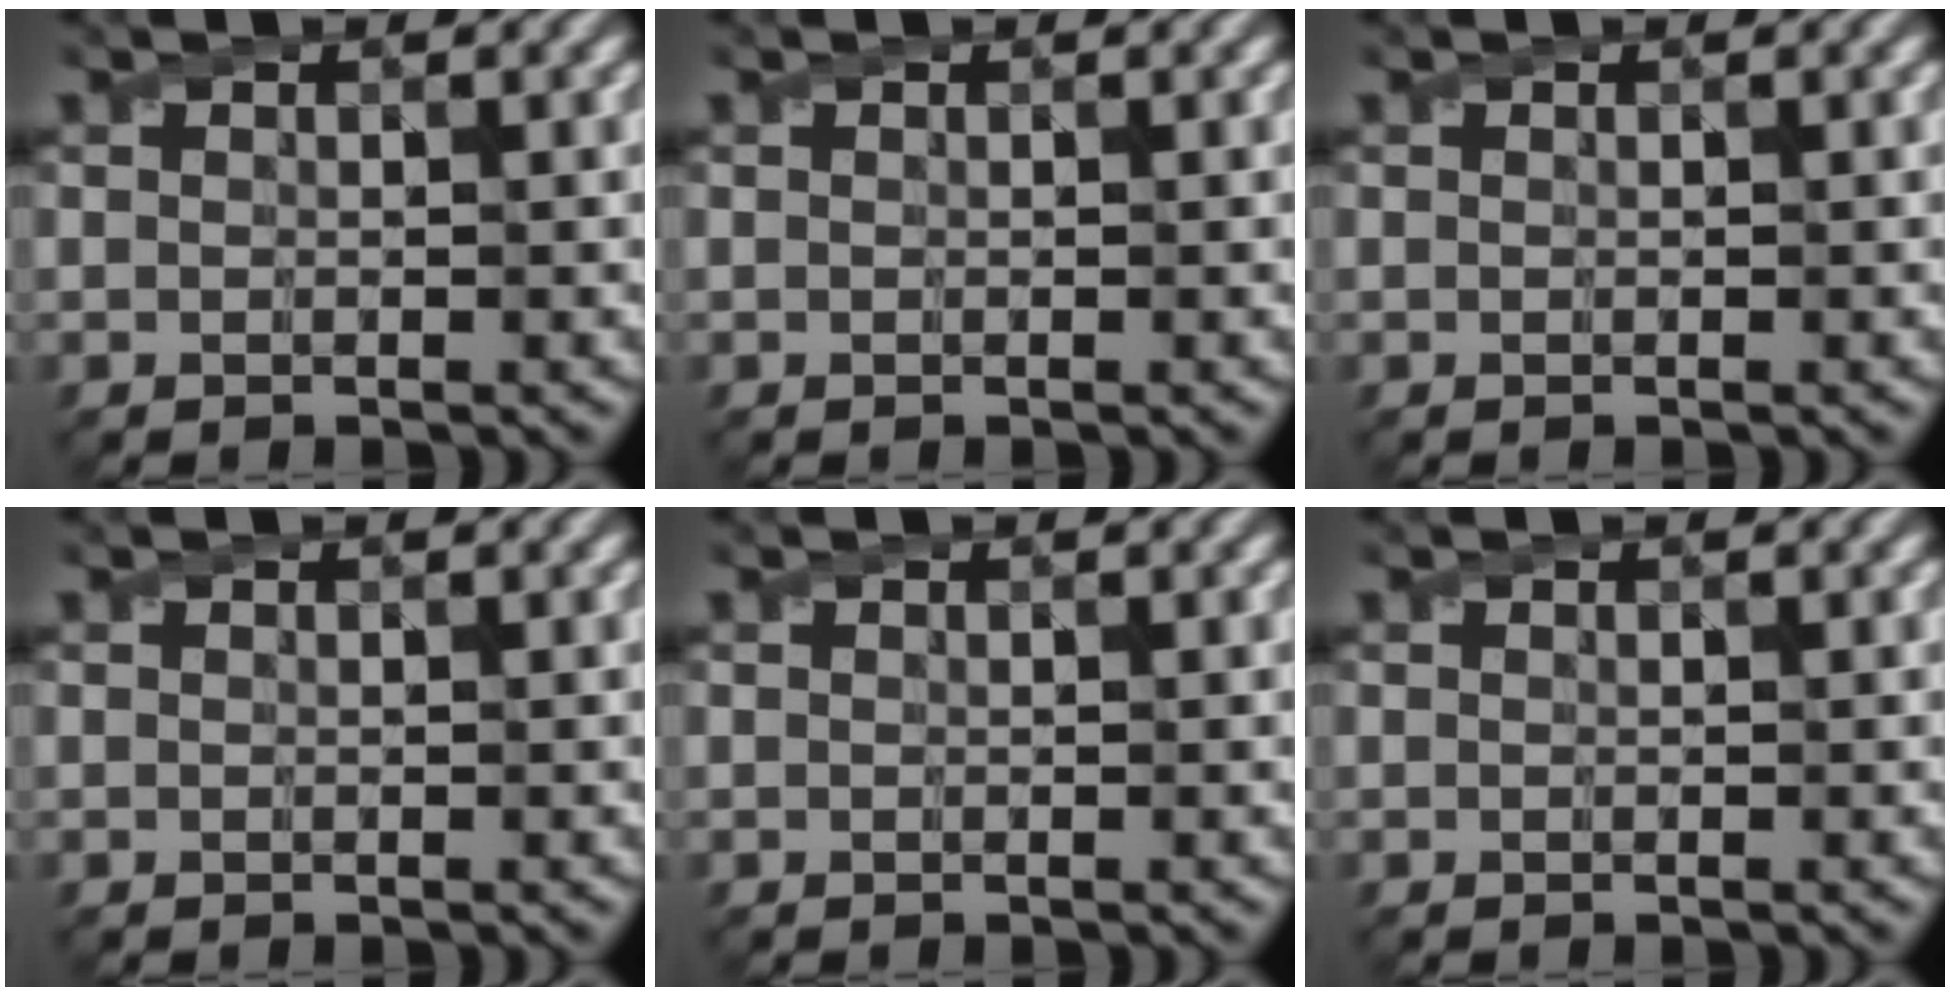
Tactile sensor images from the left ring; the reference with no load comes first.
{"total": 0.0}
{"total": 0.0}
{"total": 0.0}
{"total": 0.0}
{"total": 0.0}